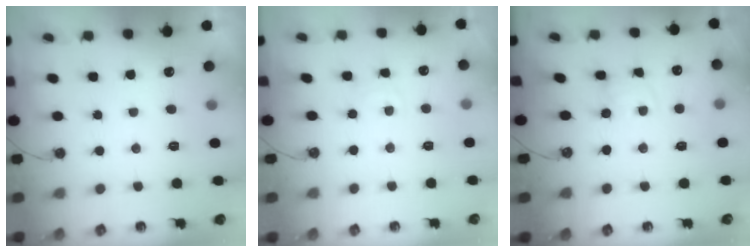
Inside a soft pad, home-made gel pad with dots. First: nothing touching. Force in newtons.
{"total": 2.0, "press": 2.0, "slide": 0.3}
{"total": 1.5, "press": 1.5, "slide": 0.0}